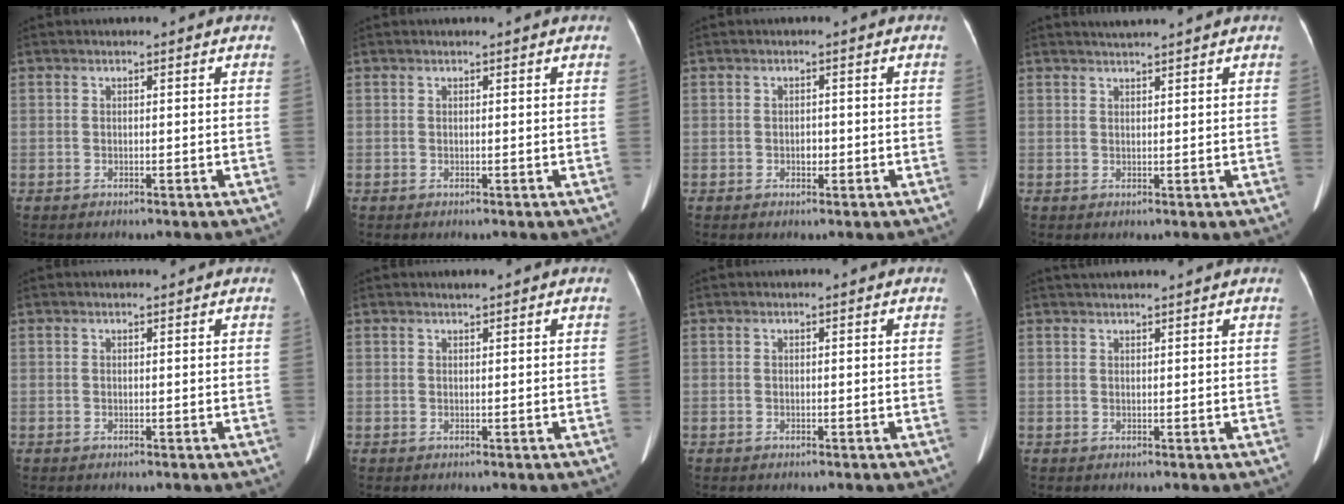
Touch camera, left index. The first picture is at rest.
{"total": 0.5, "force": [0.5, 0.0, 0.1], "torque": [-0.006, -0.001, 0.009]}
{"total": 1.2, "force": [-0.4, 0.8, 0.8], "torque": [-0.013, 0.002, -0.005]}
{"total": 2.7, "force": [2.5, -0.6, 1.0], "torque": [-0.011, 0.016, 0.044]}
{"total": 0.6, "force": [0.6, 0.0, 0.1], "torque": [-0.007, 0.001, 0.009]}
{"total": 0.6, "force": [0.6, -0.1, 0.3], "torque": [-0.013, 0.000, 0.014]}
{"total": 0.0}
{"total": 5.6, "force": [5.2, -0.3, 2.0], "torque": [-0.024, 0.032, 0.069]}